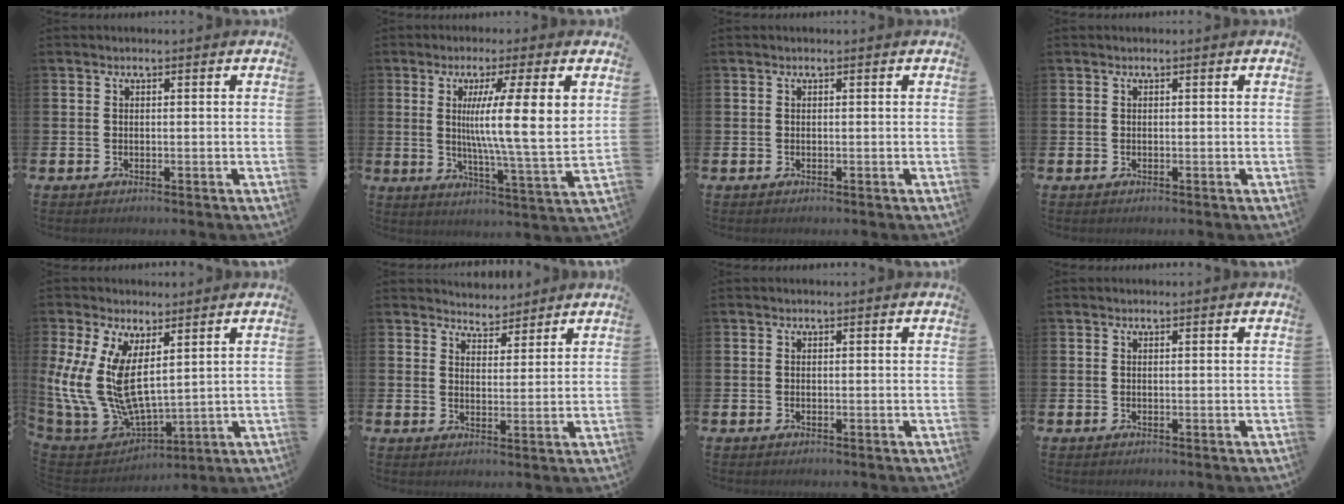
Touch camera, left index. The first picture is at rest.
{"total": 9.8, "force": [3.7, 0.2, 9.1], "torque": [-0.148, -0.034, 0.051]}
{"total": 0.0}
{"total": 0.0}
{"total": 11.1, "force": [3.8, 6.0, 8.6], "torque": [-0.214, -0.031, 0.075]}
{"total": 4.0, "force": [3.8, 1.1, -0.3], "torque": [-0.005, -0.019, 0.069]}
{"total": 0.0}
{"total": 0.0}